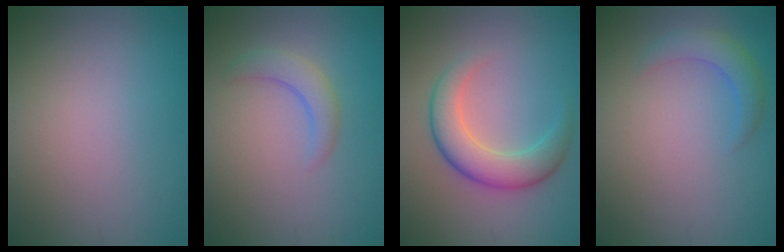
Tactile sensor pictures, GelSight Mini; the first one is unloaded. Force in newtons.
{"total": 2.3, "press": 2.3, "slide": 0.4}
{"total": 4.6, "press": 4.6, "slide": 0.2}
{"total": 2.3, "press": 2.3, "slide": 0.0}